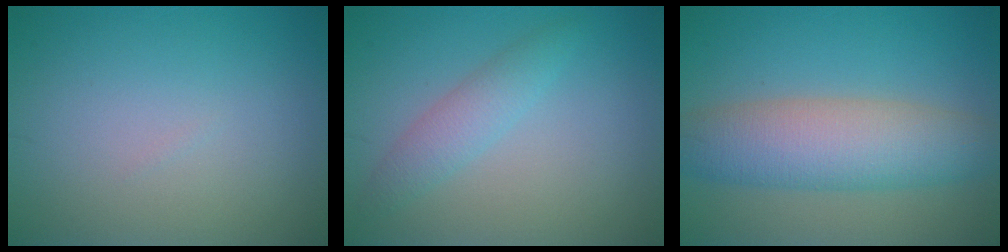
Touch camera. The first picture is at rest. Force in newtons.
{"total": 2.4, "press": 2.4, "slide": 0.1}
{"total": 7.1, "press": 7.0, "slide": 0.4}